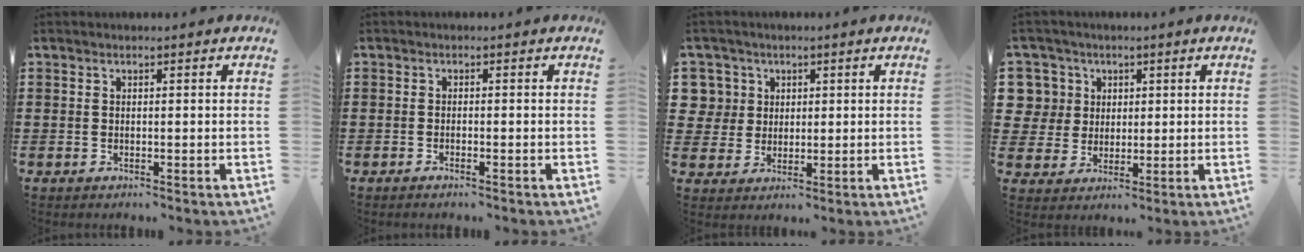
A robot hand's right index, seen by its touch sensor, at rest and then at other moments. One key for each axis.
{"total": 0.8, "fx": -0.6, "fy": 0.0, "fz": 0.5, "tx": -0.009, "ty": -0.003, "tz": -0.011}
{"total": 4.8, "fx": 1.4, "fy": 4.6, "fz": 0.4, "tx": -0.032, "ty": 0.017, "tz": 0.026}
{"total": 5.9, "fx": 1.6, "fy": 5.6, "fz": 0.5, "tx": -0.048, "ty": 0.015, "tz": 0.029}